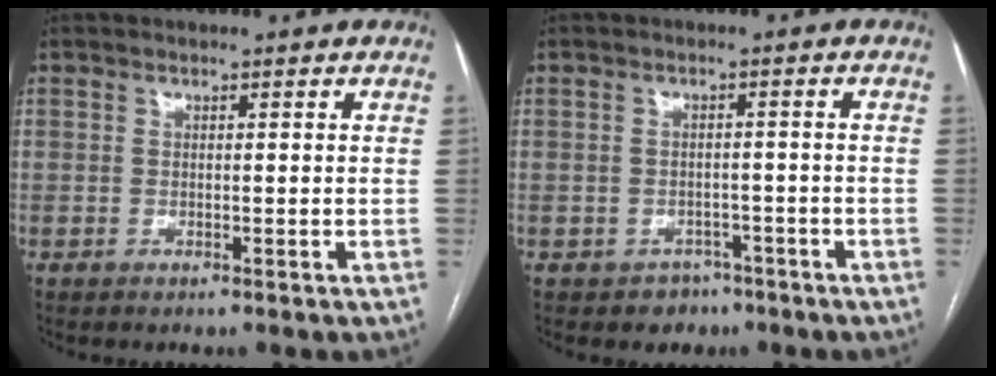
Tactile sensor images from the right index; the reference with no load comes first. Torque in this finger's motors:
{"motor_torque": [0.00, -0.08, 0.04, -0.01]}